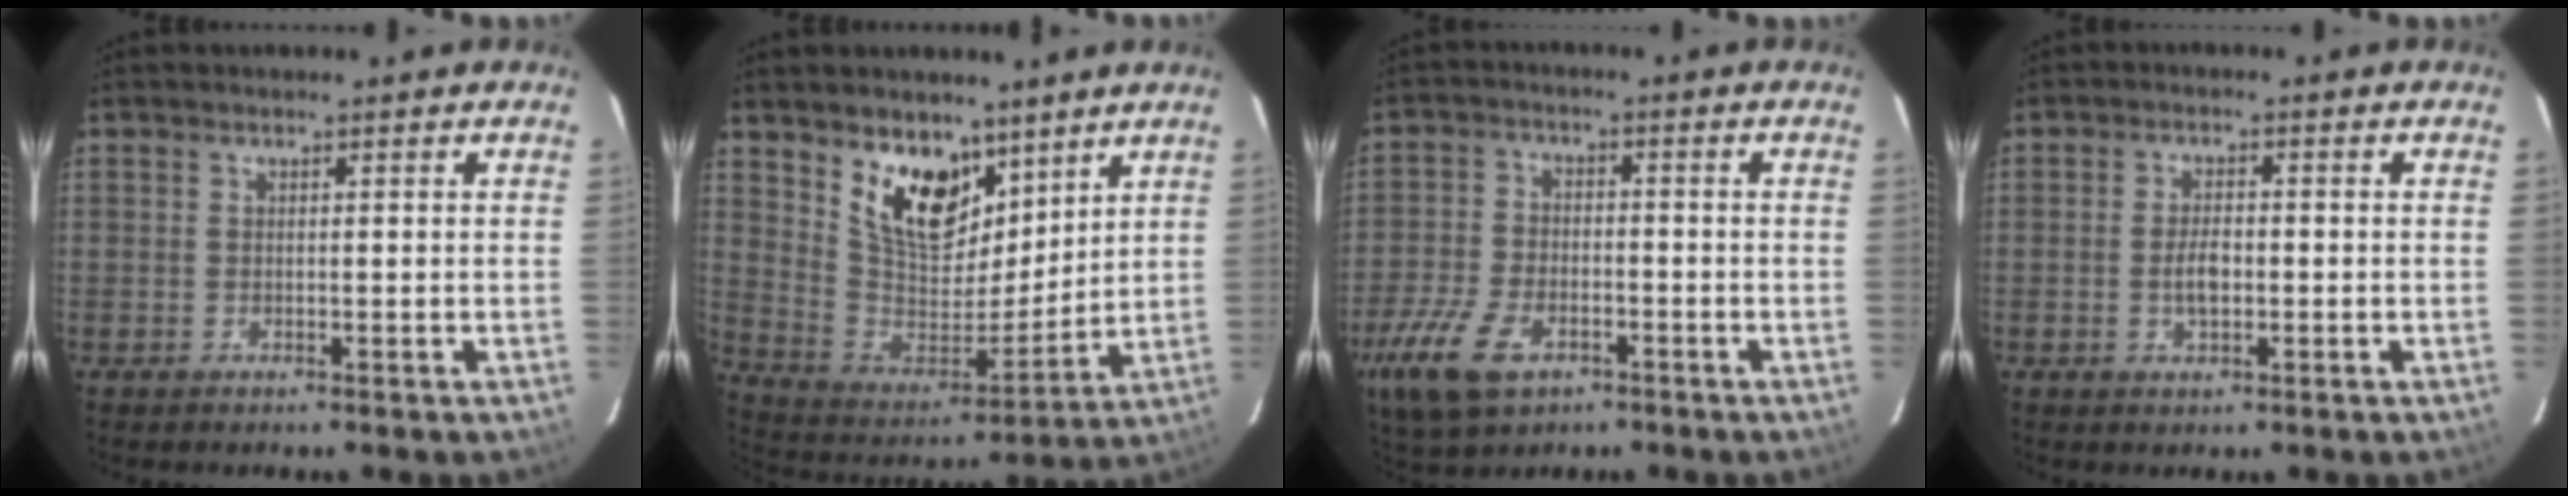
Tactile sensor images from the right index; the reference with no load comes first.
{"total": 15.3, "force": [9.5, 8.3, 8.7], "torque": [-0.166, -0.009, 0.183]}
{"total": 13.9, "force": [-7.6, 7.9, 8.6], "torque": [-0.217, -0.022, -0.141]}
{"total": 3.8, "force": [-0.7, 1.9, 3.2], "torque": [-0.061, 0.002, -0.010]}